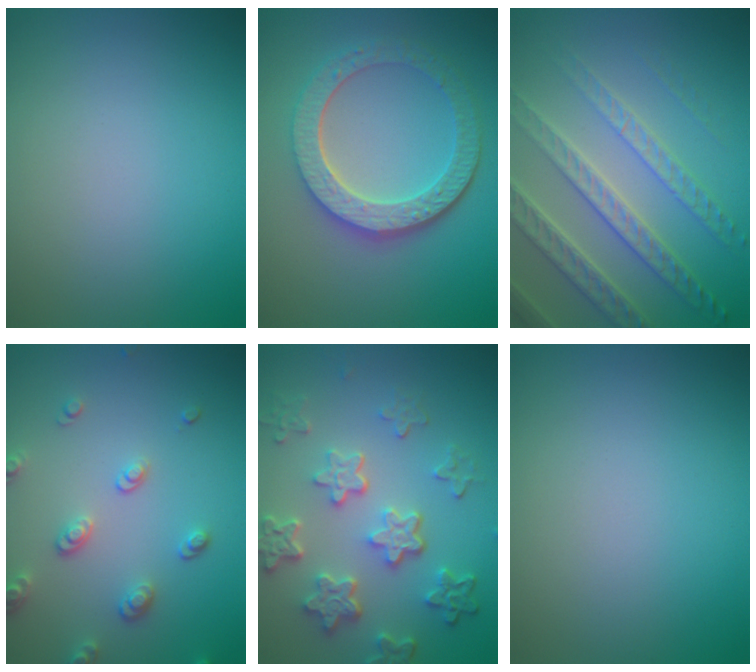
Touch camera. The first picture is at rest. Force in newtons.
{"total": 5.6, "press": 4.5, "slide": 3.4}
{"total": 6.5, "press": 4.8, "slide": 4.4}
{"total": 2.6, "press": 2.4, "slide": 0.9}
{"total": 5.8, "press": 4.4, "slide": 3.8}
{"total": 0.0}